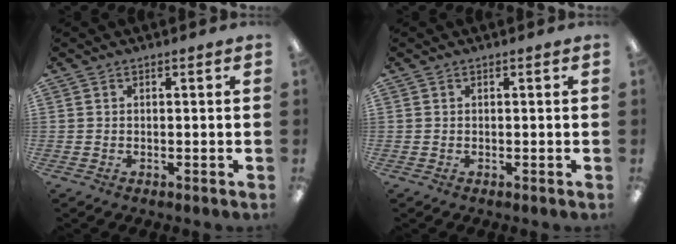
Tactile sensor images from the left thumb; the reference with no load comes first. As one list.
[{"total": 0.0}]